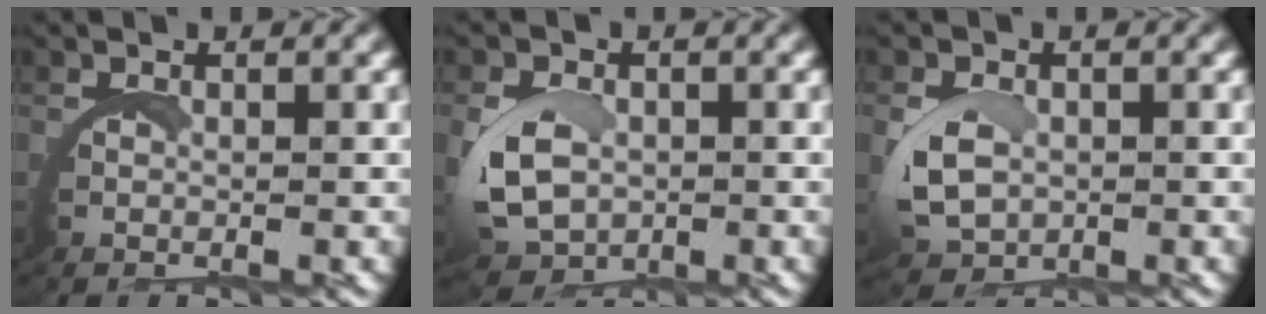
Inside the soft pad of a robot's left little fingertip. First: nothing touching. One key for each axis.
{"total": 4.3, "fx": -0.1, "fy": 3.2, "fz": 2.8, "tx": -0.082, "ty": -0.019, "tz": 0.010}
{"total": 3.1, "fx": 0.3, "fy": 2.1, "fz": 2.2, "tx": -0.067, "ty": -0.008, "tz": 0.012}